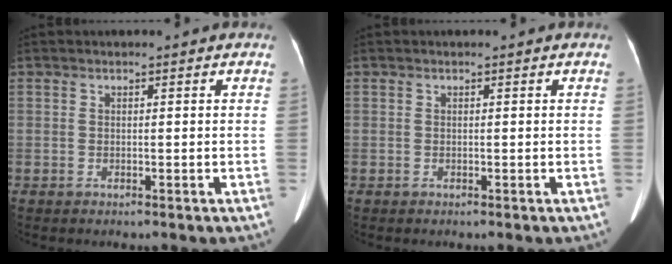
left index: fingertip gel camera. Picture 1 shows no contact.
{"total": 0.0}